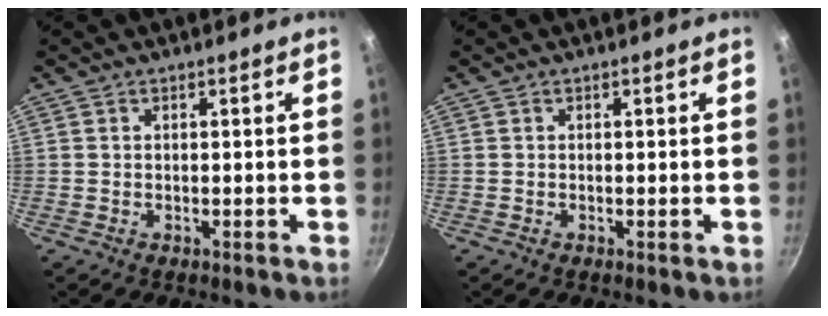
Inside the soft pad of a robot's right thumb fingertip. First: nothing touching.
{"total": 0.0}